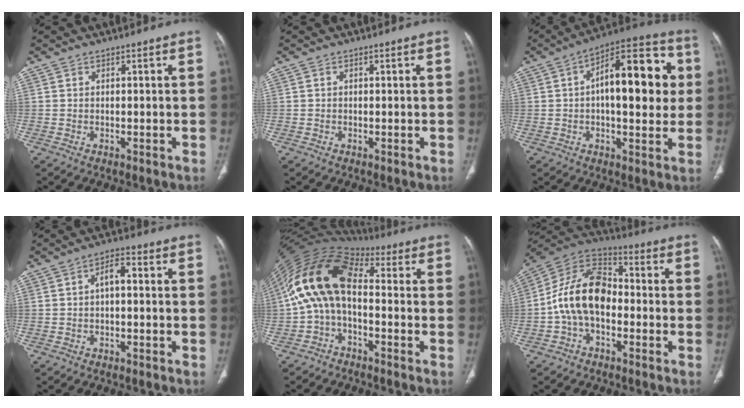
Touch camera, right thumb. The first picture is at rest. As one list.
[{"total": 0.0}, {"total": 19.5, "force": [2.8, 8.5, 17.3], "torque": [-0.212, 0.030, 0.032]}, {"total": 4.1, "force": [0.3, 2.0, 3.6], "torque": [-0.052, 0.018, -0.002]}, {"total": 14.5, "force": [-0.2, 8.4, 11.8], "torque": [-0.220, 0.052, -0.018]}, {"total": 14.7, "force": [-2.3, 9.5, 10.9], "torque": [-0.185, 0.044, -0.053]}]